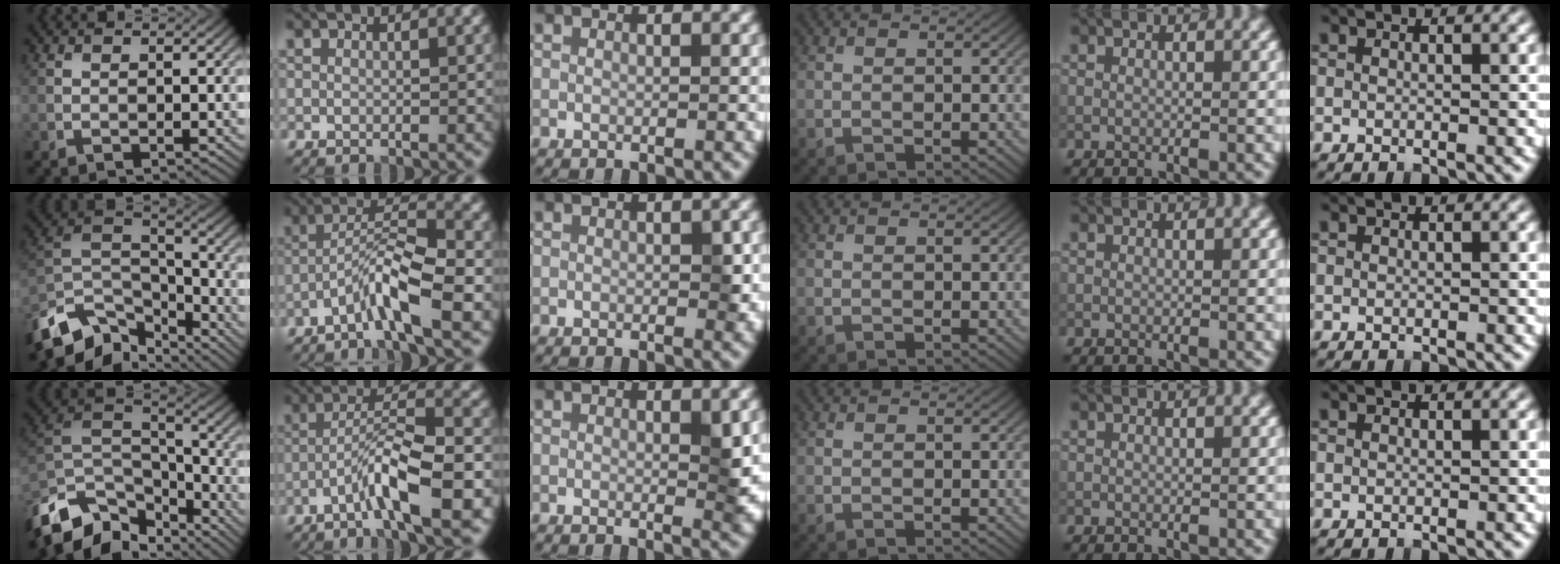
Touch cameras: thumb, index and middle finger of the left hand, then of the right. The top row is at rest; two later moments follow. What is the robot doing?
{"motion": "lift_and_place", "object": "calculator"}